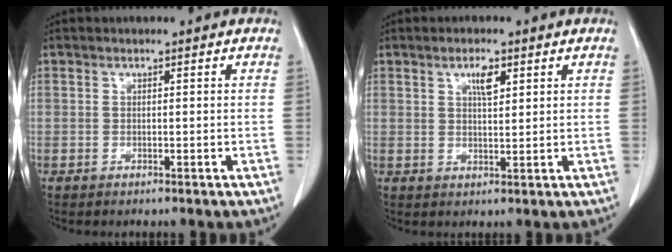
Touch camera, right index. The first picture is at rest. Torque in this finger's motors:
{"motor_torque": [0.08, 0.14, 0.05, 0.04]}